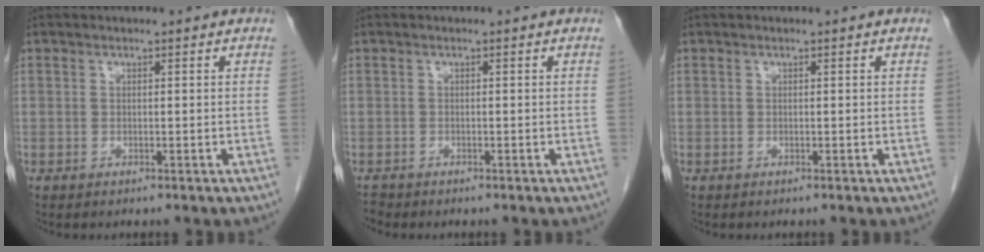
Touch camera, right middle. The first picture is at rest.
{"total": 0.8, "force": [-0.7, 0.1, -0.1], "torque": [-0.003, -0.004, -0.014]}
{"total": 0.0}